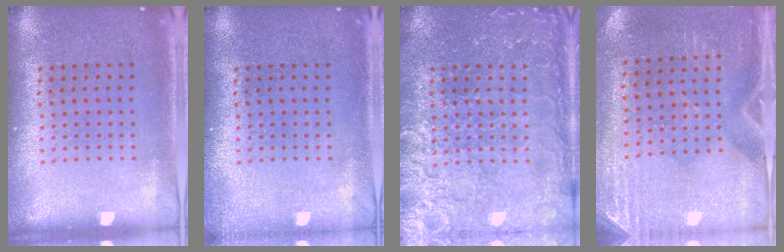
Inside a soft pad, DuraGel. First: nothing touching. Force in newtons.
{"total": 0.9, "press": 0.8, "slide": 0.2}
{"total": 4.0, "press": 4.0, "slide": 0.5}
{"total": 3.0, "press": 2.6, "slide": 1.5}